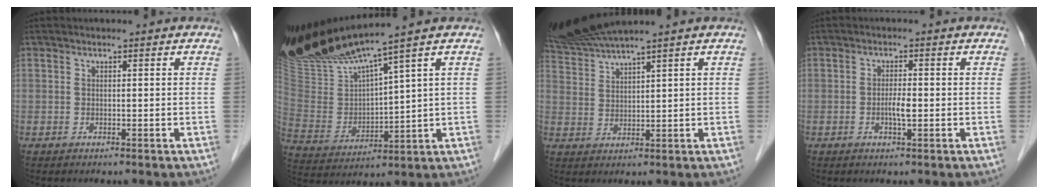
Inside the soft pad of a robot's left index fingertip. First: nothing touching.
{"total": 17.1, "force": [14.2, -0.2, 9.6], "torque": [-0.190, -0.007, 0.281]}
{"total": 6.1, "force": [5.5, -1.9, 1.9], "torque": [-0.055, 0.001, 0.118]}
{"total": 2.2, "force": [-0.4, 0.3, 2.2], "torque": [-0.042, 0.000, -0.008]}